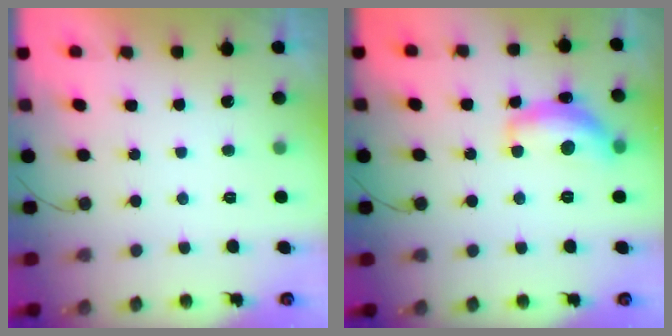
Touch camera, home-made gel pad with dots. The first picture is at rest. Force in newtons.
{"total": 13.7, "press": 13.7, "slide": 0.8}